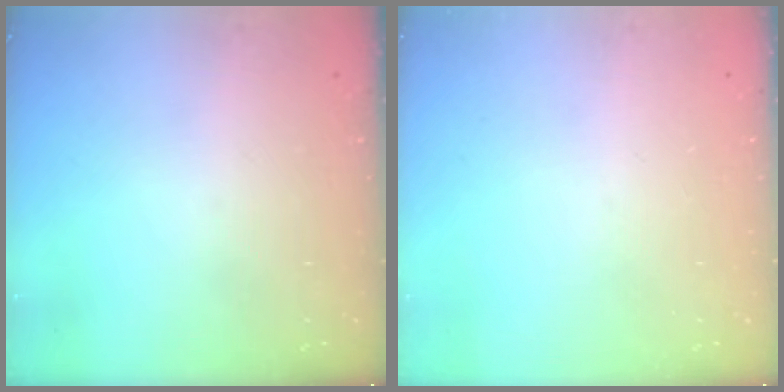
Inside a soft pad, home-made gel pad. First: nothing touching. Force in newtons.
{"total": 0.0}